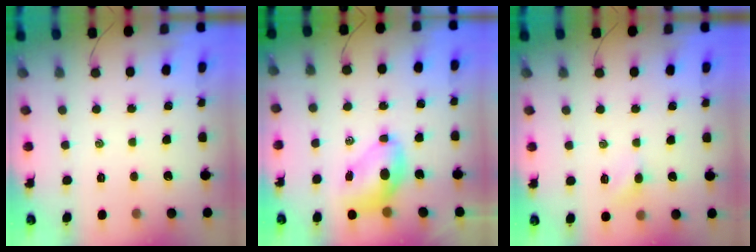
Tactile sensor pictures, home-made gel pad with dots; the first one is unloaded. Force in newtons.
{"total": 7.2, "press": 7.1, "slide": 1.3}
{"total": 4.1, "press": 3.9, "slide": 1.1}